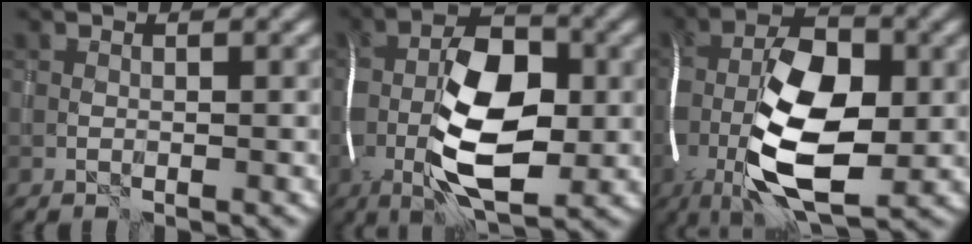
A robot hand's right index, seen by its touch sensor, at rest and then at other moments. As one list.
[{"total": 10.8, "force": [-1.5, 5.1, 9.4], "torque": [-0.165, 0.011, -0.034]}, {"total": 12.9, "force": [-2.7, 6.0, 11.1], "torque": [-0.198, 0.005, -0.060]}]